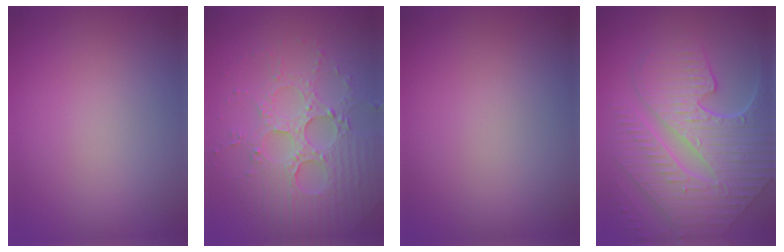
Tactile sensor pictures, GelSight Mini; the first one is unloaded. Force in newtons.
{"total": 5.1, "press": 4.5, "slide": 2.3}
{"total": 0.0}
{"total": 10.1, "press": 6.9, "slide": 7.4}